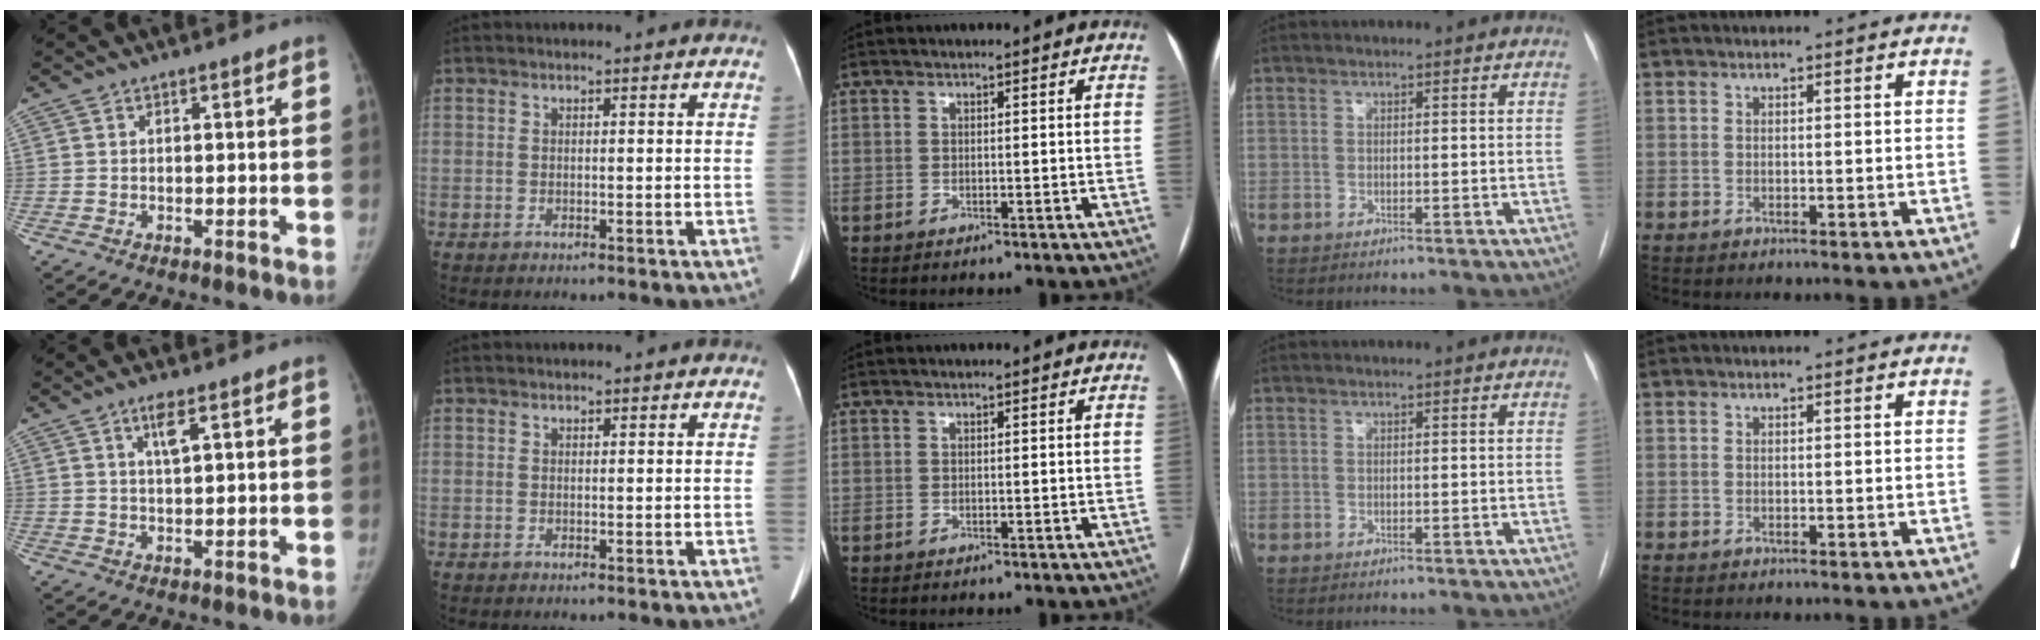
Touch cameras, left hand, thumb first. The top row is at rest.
{"thumb": {"total": 3.1, "force": [1.5, 0.7, 2.7], "torque": [-0.049, -0.006, 0.030]}, "index": {"total": 0.7, "force": [0.4, 0.4, 0.4], "torque": [-0.005, -0.003, 0.003]}}